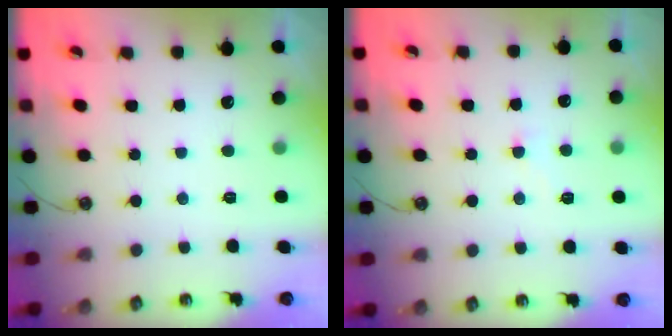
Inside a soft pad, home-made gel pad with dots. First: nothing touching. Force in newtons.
{"total": 2.0, "press": 1.7, "slide": 1.0}